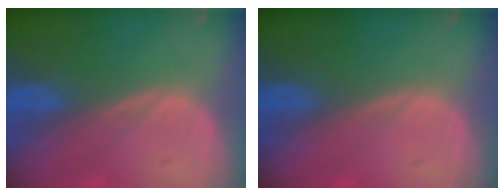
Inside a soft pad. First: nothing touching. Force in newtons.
{"total": 0.0}